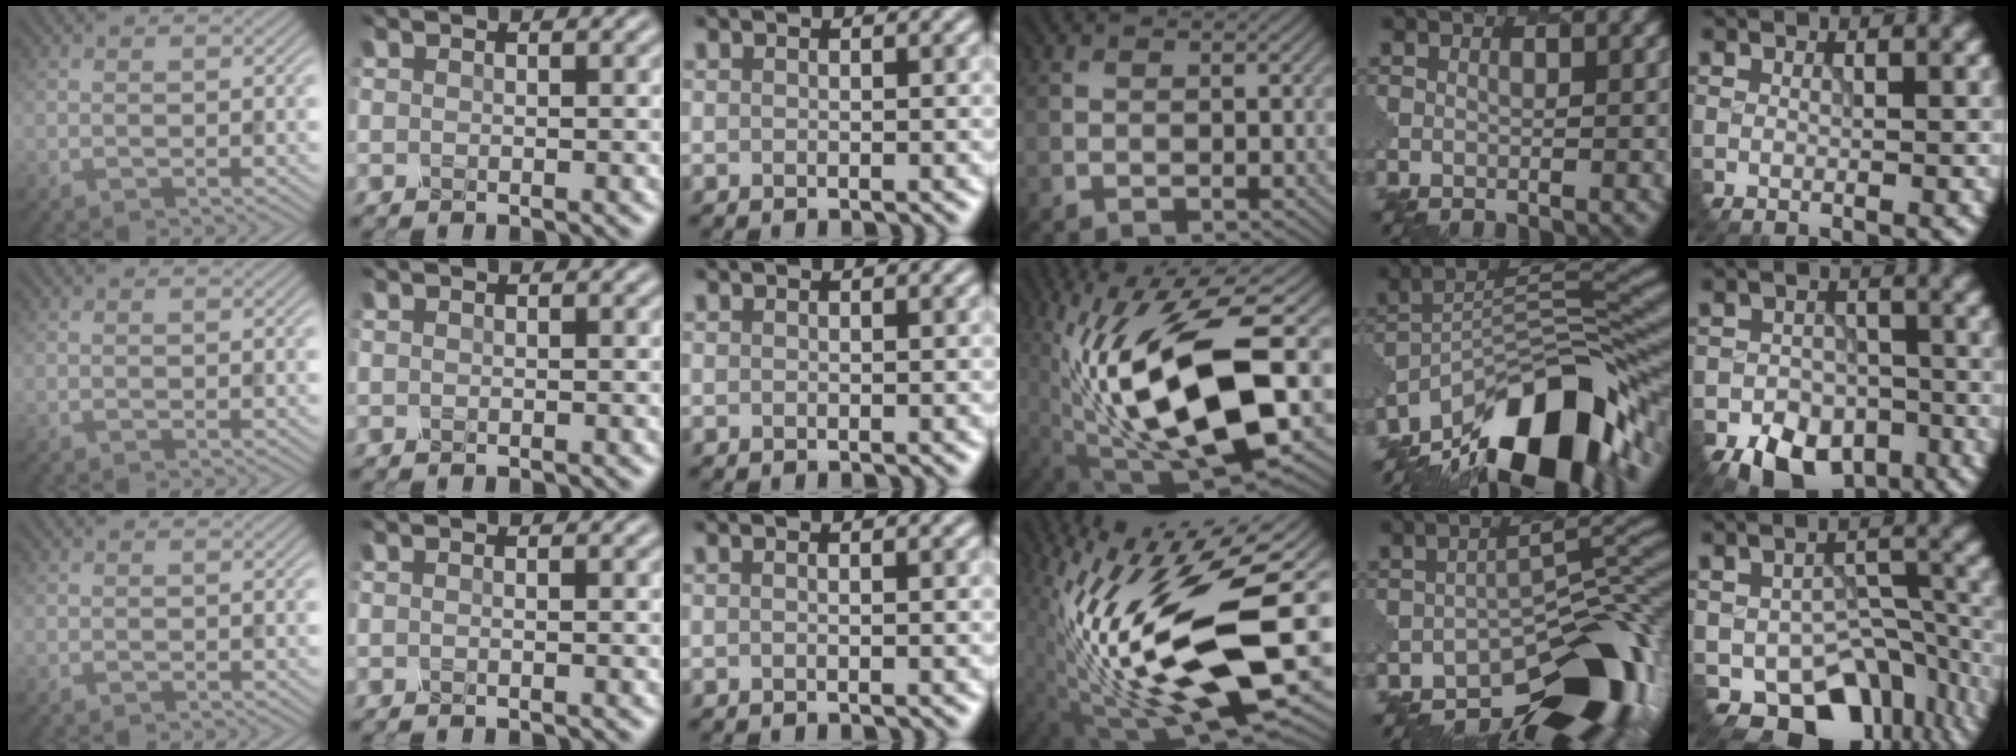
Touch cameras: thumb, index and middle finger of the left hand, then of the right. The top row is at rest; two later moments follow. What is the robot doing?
{"motion": "disassemble", "object": "battery cover"}